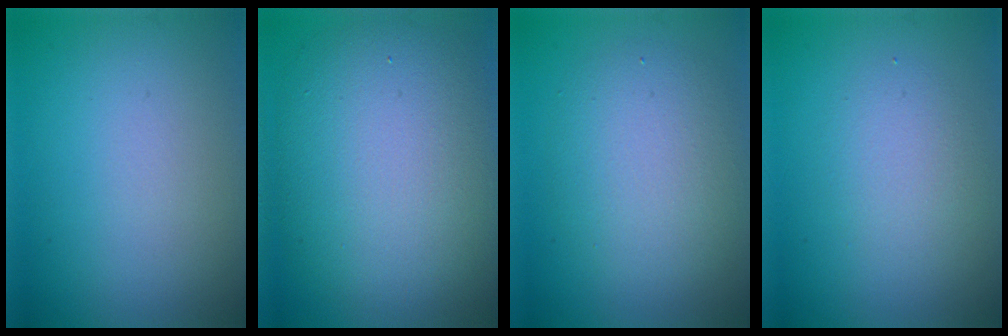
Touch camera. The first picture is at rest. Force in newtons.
{"total": 11.9, "press": 11.8, "slide": 0.8}
{"total": 4.6, "press": 4.6, "slide": 0.6}
{"total": 2.2, "press": 2.2, "slide": 0.0}